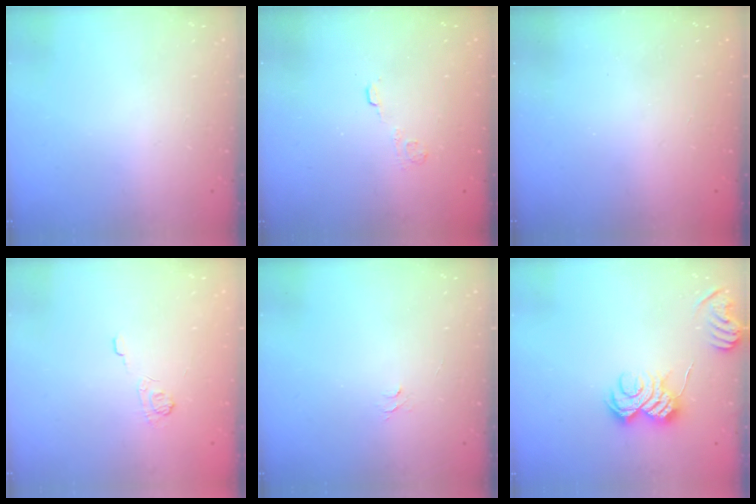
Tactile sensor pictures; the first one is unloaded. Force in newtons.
{"total": 2.7, "press": 2.3, "slide": 1.4}
{"total": 2.4, "press": 2.3, "slide": 0.8}
{"total": 2.5, "press": 2.1, "slide": 1.4}
{"total": 3.7, "press": 3.7, "slide": 0.4}
{"total": 10.3, "press": 10.3, "slide": 0.7}